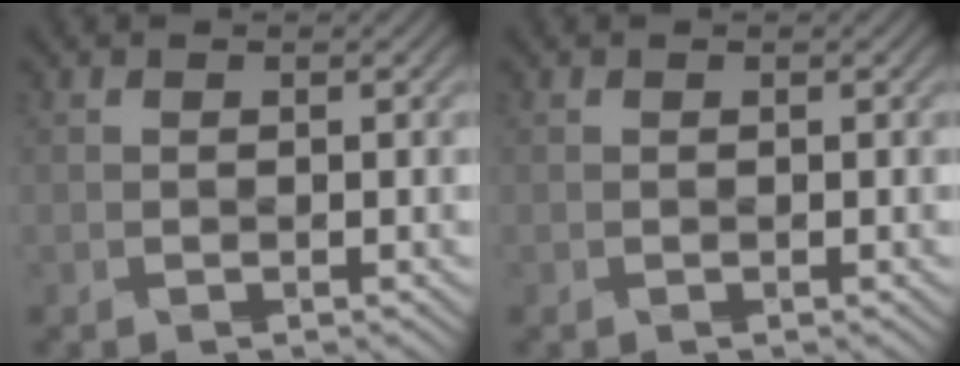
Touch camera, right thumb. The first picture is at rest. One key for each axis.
{"total": 0.0}